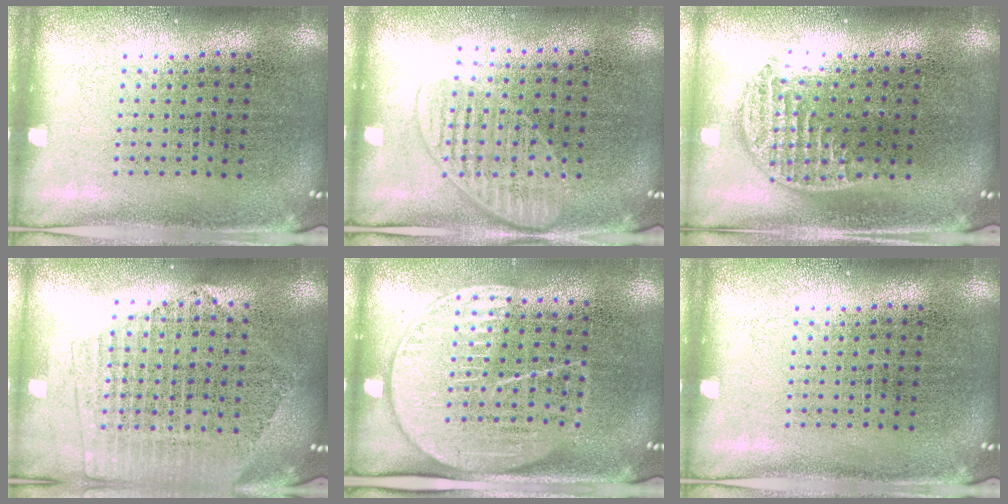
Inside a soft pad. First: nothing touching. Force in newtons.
{"total": 1.4, "press": 1.3, "slide": 0.7}
{"total": 1.3, "press": 1.1, "slide": 0.7}
{"total": 2.1, "press": 1.9, "slide": 0.9}
{"total": 1.8, "press": 1.5, "slide": 1.0}
{"total": 0.0}